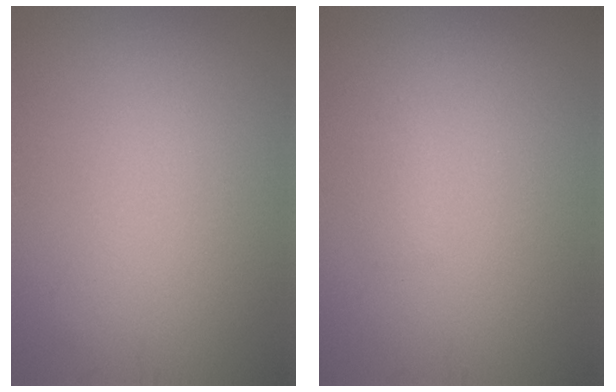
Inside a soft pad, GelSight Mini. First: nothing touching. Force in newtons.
{"total": 0.7, "press": 0.7, "slide": 0.1}